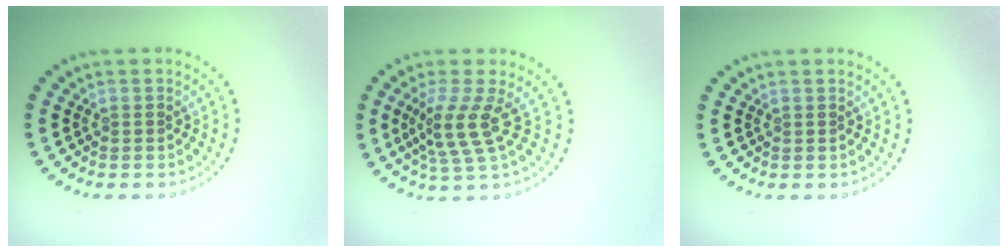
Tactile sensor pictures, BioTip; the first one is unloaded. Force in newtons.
{"total": 3.3, "press": 2.7, "slide": 1.9}
{"total": 0.0}